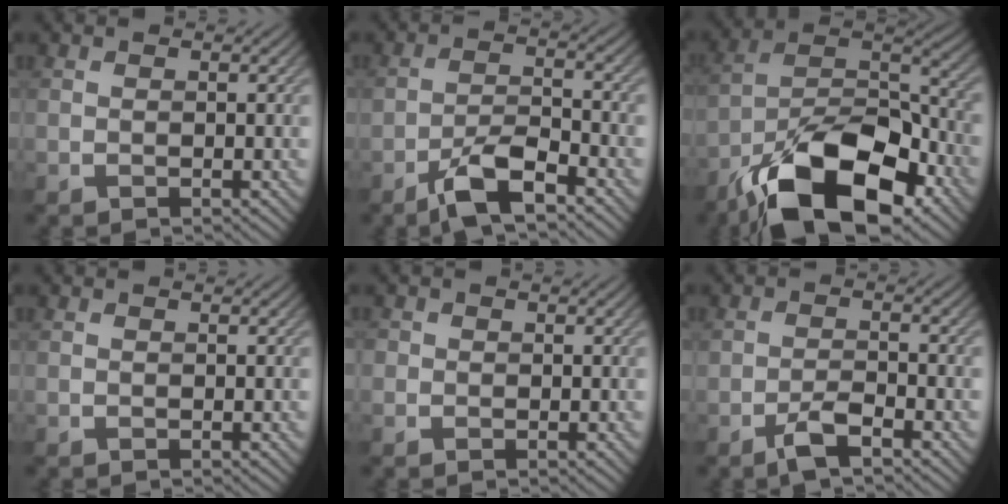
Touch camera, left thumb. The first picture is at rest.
{"total": 6.2, "force": [-4.3, 1.8, 4.2], "torque": [-0.080, 0.005, -0.083]}
{"total": 17.2, "force": [-10.8, 7.5, 11.0], "torque": [-0.199, -0.015, -0.202]}
{"total": 0.0}
{"total": 1.0, "force": [0.1, 1.0, 0.1], "torque": [0.001, -0.001, -0.003]}
{"total": 3.2, "force": [-2.2, 0.9, 2.2], "torque": [-0.046, 0.004, -0.047]}